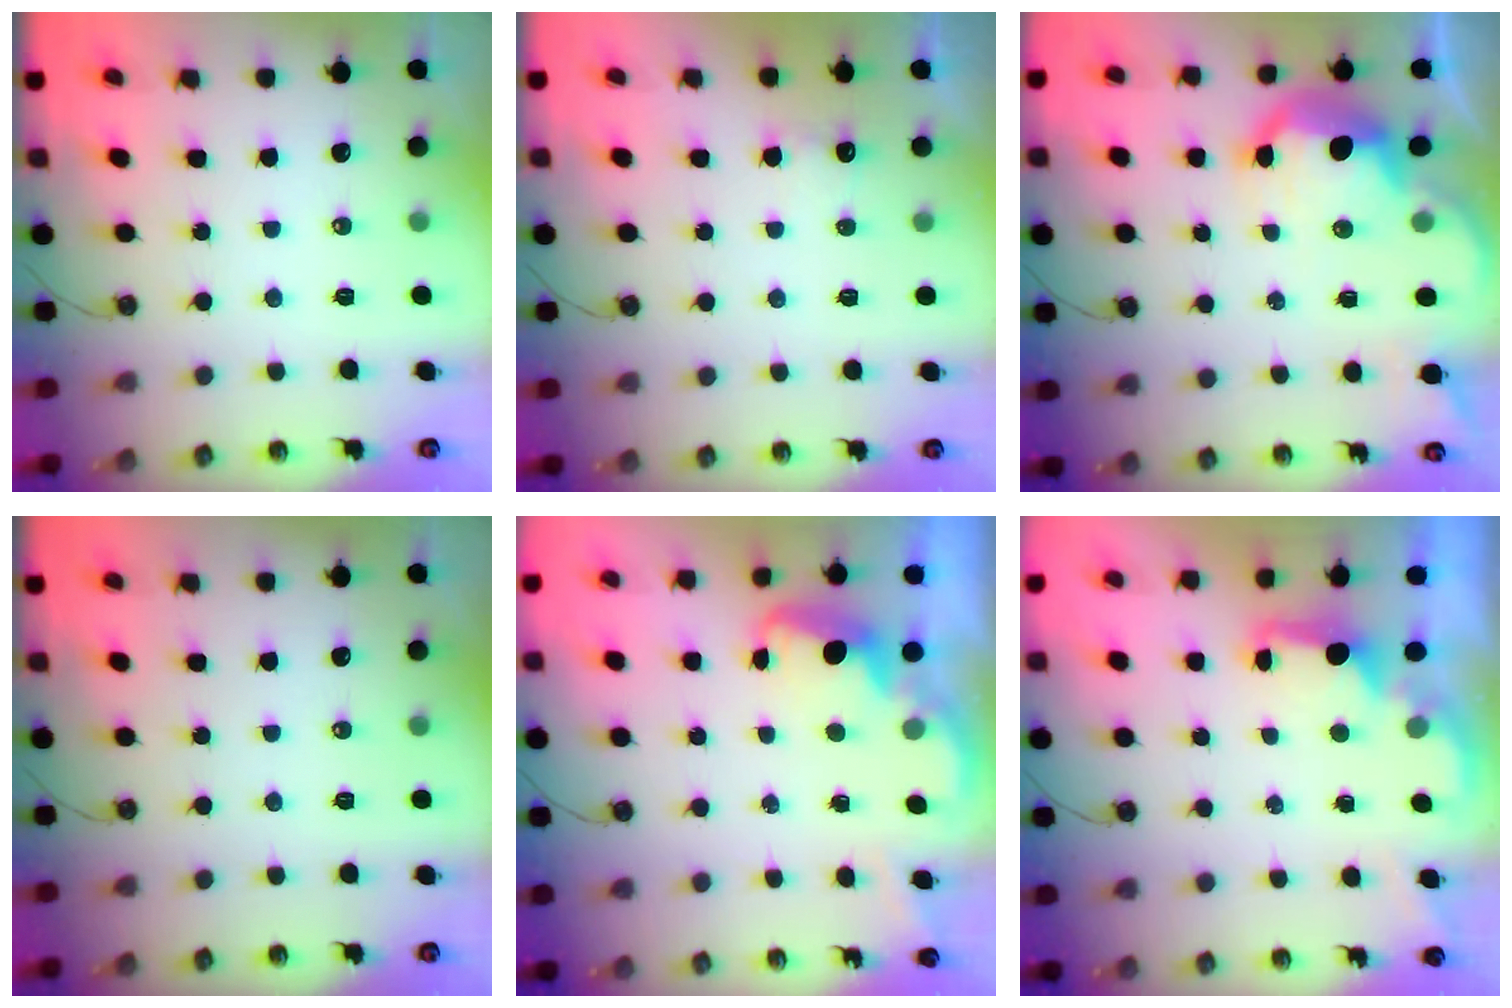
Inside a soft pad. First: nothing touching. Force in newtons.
{"total": 2.9, "press": 2.7, "slide": 0.9}
{"total": 11.4, "press": 11.4, "slide": 0.9}
{"total": 0.0}
{"total": 2.5, "press": 2.5, "slide": 0.6}
{"total": 1.9, "press": 1.7, "slide": 0.7}